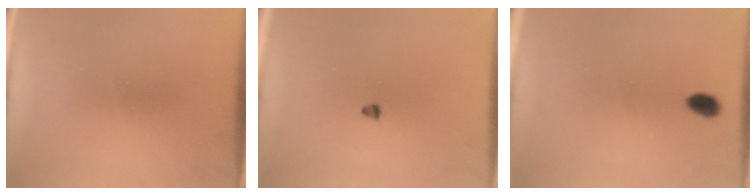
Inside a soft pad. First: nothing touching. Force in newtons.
{"total": 1.1}
{"total": 2.7}